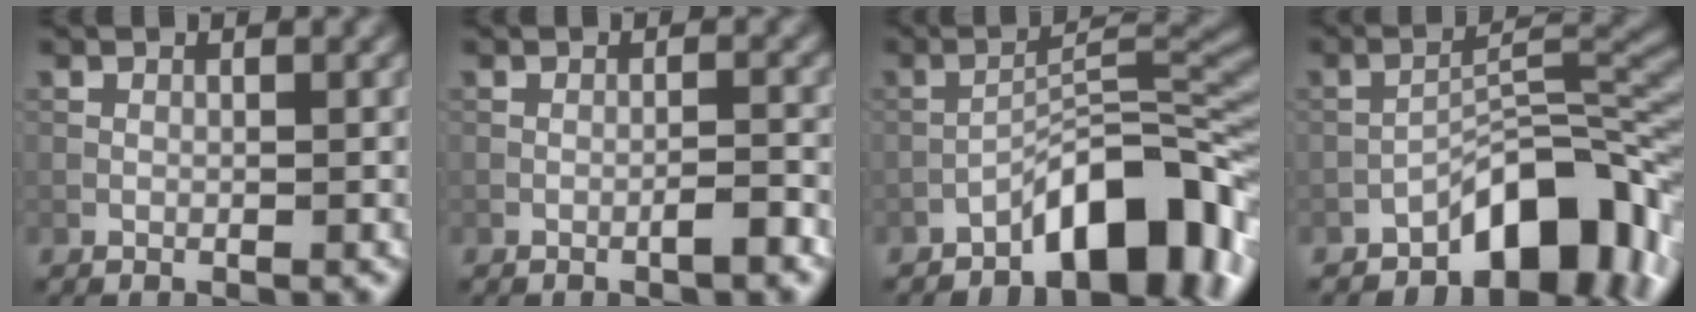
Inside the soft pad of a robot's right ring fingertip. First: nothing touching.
{"total": 1.4, "force": [-0.9, 0.0, 1.1], "torque": [-0.016, 0.006, -0.017]}
{"total": 8.3, "force": [-5.2, 2.4, 6.0], "torque": [-0.079, 0.023, -0.084]}
{"total": 7.9, "force": [-4.9, 3.0, 5.5], "torque": [-0.063, 0.020, -0.080]}